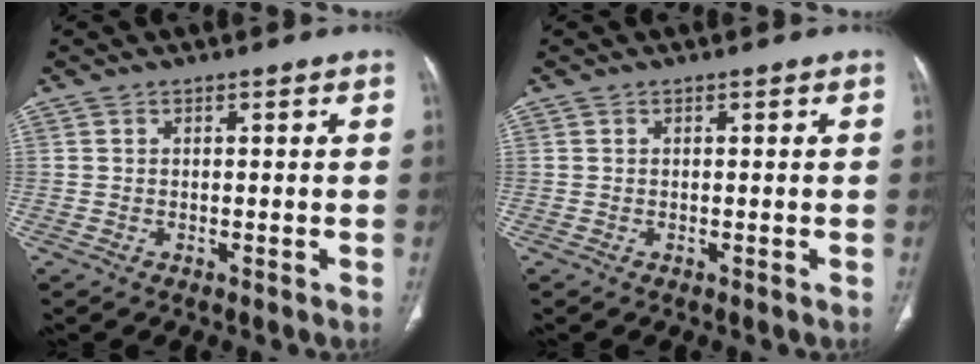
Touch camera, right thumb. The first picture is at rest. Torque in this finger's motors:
{"motor_torque": [0.04, 0.05, -0.09, 0.07, 0.04]}